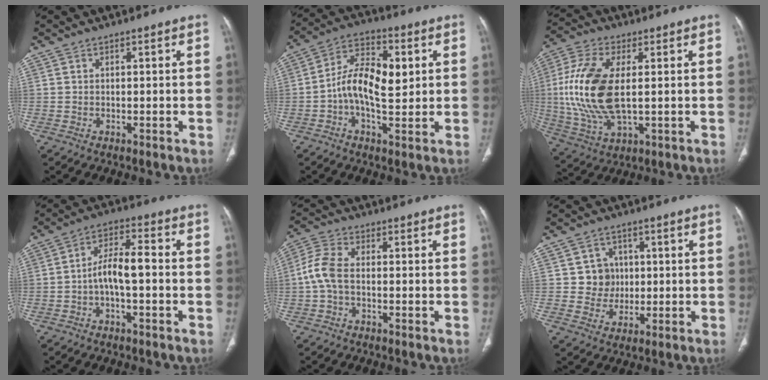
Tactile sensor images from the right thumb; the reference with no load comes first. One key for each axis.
{"total": 12.4, "fx": 0.7, "fy": 6.3, "fz": 10.7, "tx": -0.173, "ty": 0.018, "tz": 0.006}
{"total": 16.2, "fx": 1.0, "fy": 7.8, "fz": 14.2, "tx": -0.315, "ty": -0.004, "tz": 0.024}
{"total": 7.1, "fx": -1.5, "fy": 2.7, "fz": 6.4, "tx": -0.118, "ty": 0.036, "tz": -0.031}
{"total": 5.9, "fx": -0.9, "fy": 3.2, "fz": 4.8, "tx": -0.118, "ty": 0.019, "tz": -0.025}
{"total": 5.4, "fx": 0.6, "fy": 5.3, "fz": 0.9, "tx": 0.019, "ty": 0.008, "tz": 0.008}